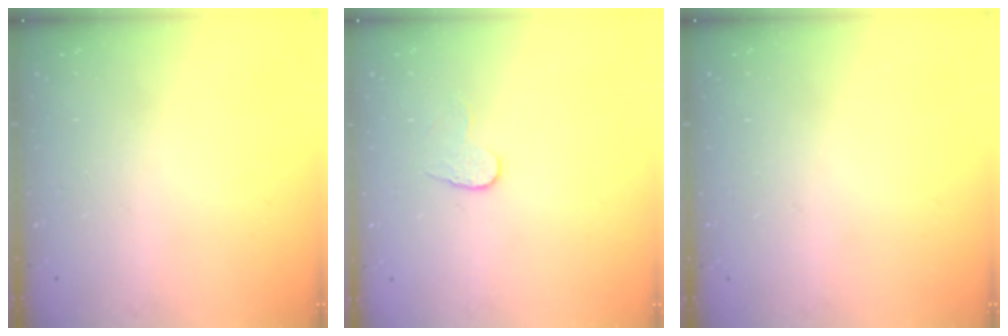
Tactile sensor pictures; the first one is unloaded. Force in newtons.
{"total": 3.7, "press": 3.7, "slide": 0.3}
{"total": 0.0}